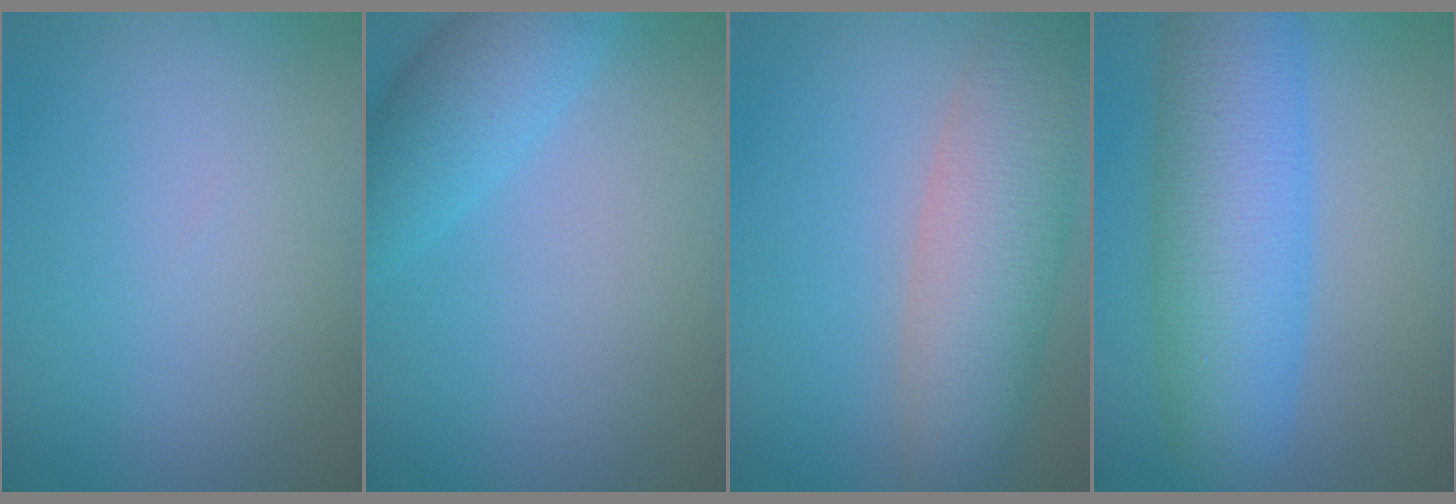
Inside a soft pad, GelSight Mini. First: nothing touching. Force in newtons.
{"total": 4.5, "press": 4.5, "slide": 0.3}
{"total": 8.2, "press": 8.2, "slide": 0.3}
{"total": 9.7, "press": 9.7, "slide": 0.2}